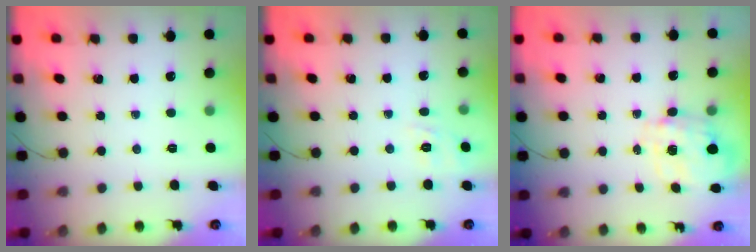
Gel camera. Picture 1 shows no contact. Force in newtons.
{"total": 1.9, "press": 0.5, "slide": 1.8}
{"total": 2.5, "press": 2.3, "slide": 1.0}